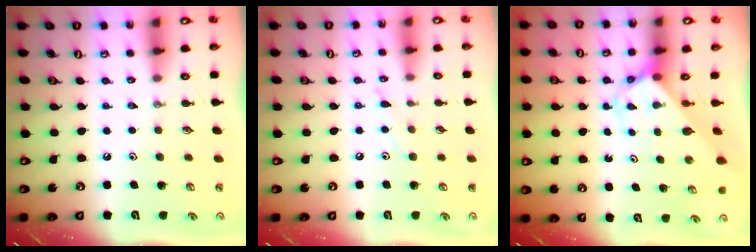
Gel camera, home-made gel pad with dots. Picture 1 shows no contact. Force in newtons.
{"total": 5.8, "press": 5.8, "slide": 0.7}
{"total": 2.8, "press": 2.8, "slide": 0.2}